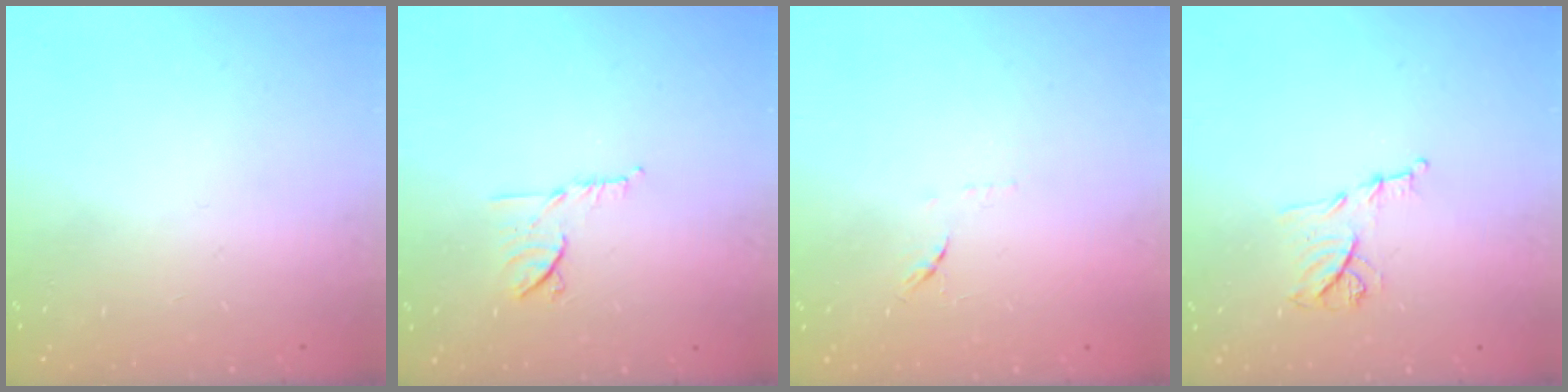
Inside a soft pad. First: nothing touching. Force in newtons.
{"total": 8.0, "press": 7.9, "slide": 1.0}
{"total": 6.2, "press": 6.1, "slide": 0.9}
{"total": 8.8, "press": 8.7, "slide": 1.0}